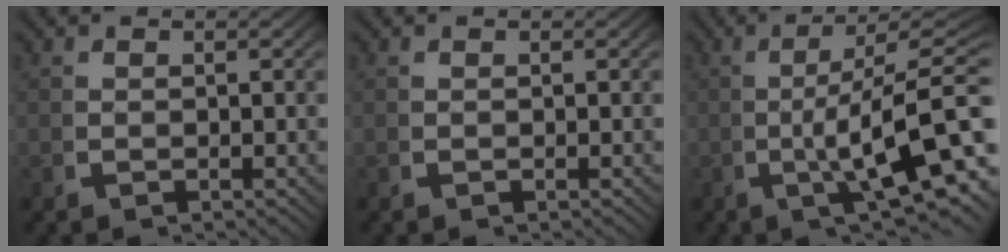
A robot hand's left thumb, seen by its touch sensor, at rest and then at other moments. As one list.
[{"total": 0.0}, {"total": 10.7, "force": [-1.2, 4.4, 9.7], "torque": [-0.153, -0.019, -0.013]}]